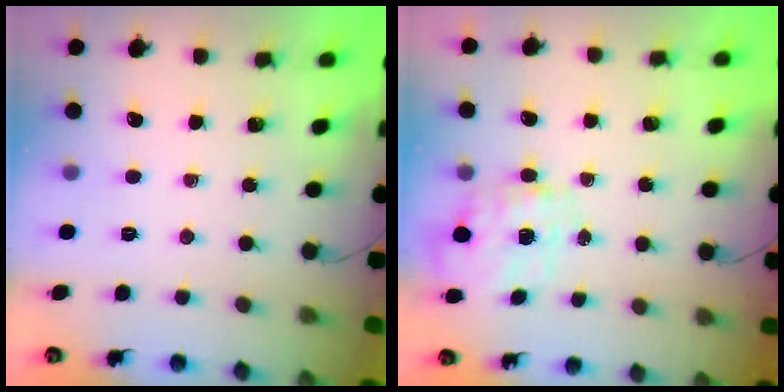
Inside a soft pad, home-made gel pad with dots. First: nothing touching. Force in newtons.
{"total": 3.9, "press": 3.8, "slide": 0.9}